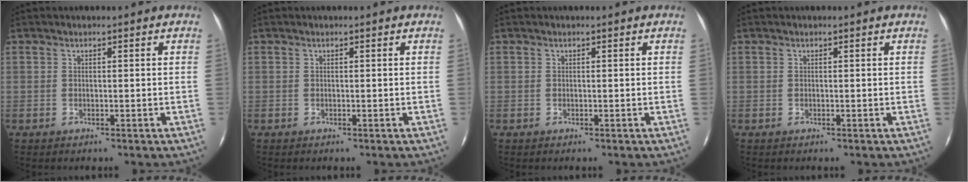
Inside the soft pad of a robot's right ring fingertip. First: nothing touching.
{"total": 0.0}
{"total": 0.0}
{"total": 0.0}